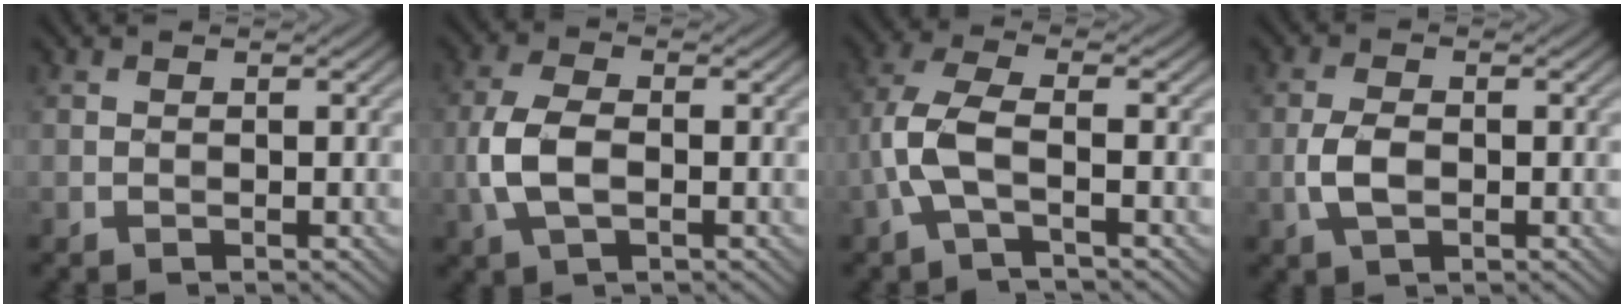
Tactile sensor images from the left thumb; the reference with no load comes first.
{"total": 5.7, "force": [-1.1, 3.0, 4.7], "torque": [-0.117, 0.000, -0.025]}
{"total": 5.8, "force": [-1.9, 1.9, 5.2], "torque": [-0.126, 0.009, -0.050]}
{"total": 3.7, "force": [-0.8, 2.0, 3.0], "torque": [-0.070, -0.002, -0.018]}